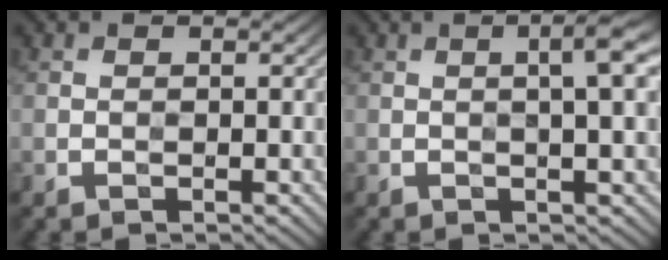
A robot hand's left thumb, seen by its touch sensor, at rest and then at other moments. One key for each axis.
{"total": 4.0, "fx": 0.6, "fy": 0.4, "fz": 3.9, "tx": -0.060, "ty": 0.011, "tz": 0.009}